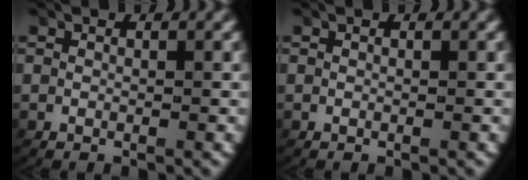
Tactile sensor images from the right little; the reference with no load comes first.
{"total": 0.0}